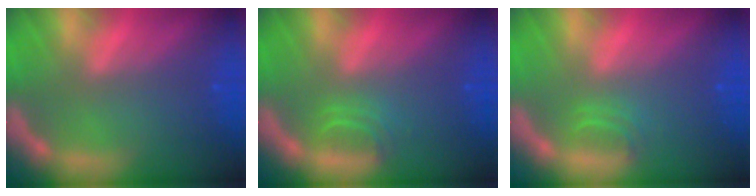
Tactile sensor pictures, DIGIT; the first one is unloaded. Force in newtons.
{"total": 1.9}
{"total": 1.4}